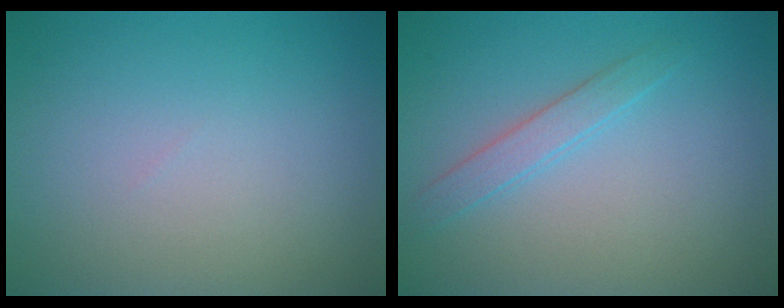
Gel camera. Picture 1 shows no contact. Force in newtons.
{"total": 1.7, "press": 1.7, "slide": 0.1}